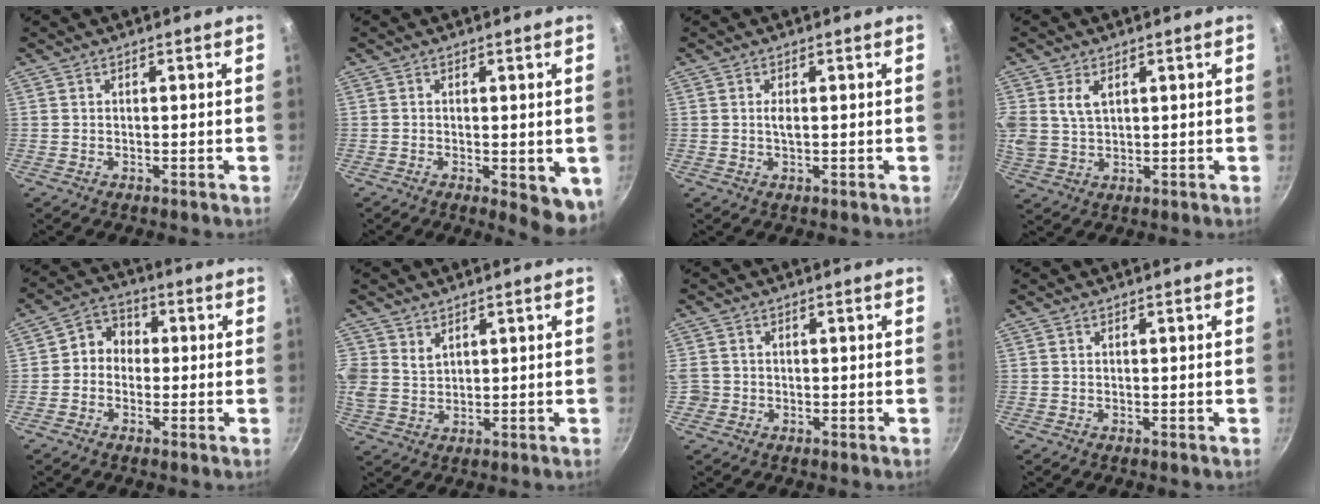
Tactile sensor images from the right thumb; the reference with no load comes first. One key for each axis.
{"total": 3.8, "fx": -1.3, "fy": 1.2, "fz": 3.4, "tx": -0.051, "ty": -0.009, "tz": -0.018}
{"total": 1.4, "fx": 0.2, "fy": 0.5, "fz": 1.3, "tx": -0.025, "ty": 0.000, "tz": 0.003}
{"total": 7.0, "fx": 2.6, "fy": 4.6, "fz": 4.6, "tx": -0.092, "ty": 0.000, "tz": 0.054}
{"total": 5.8, "fx": -0.3, "fy": 5.0, "fz": 2.8, "tx": -0.018, "ty": 0.019, "tz": -0.024}
{"total": 6.6, "fx": 3.4, "fy": 4.8, "fz": 2.8, "tx": -0.056, "ty": 0.003, "tz": 0.076}
{"total": 2.6, "fx": -0.6, "fy": 2.4, "fz": 0.8, "tx": -0.011, "ty": 0.004, "tz": -0.012}
{"total": 0.0}